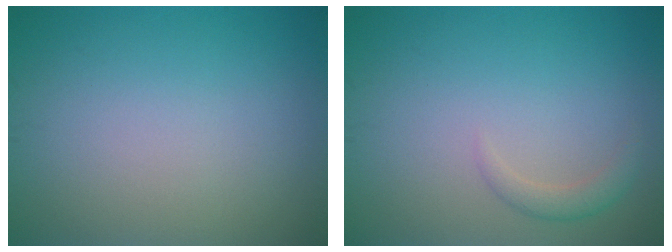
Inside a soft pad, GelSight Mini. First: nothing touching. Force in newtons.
{"total": 1.4, "press": 1.4, "slide": 0.1}